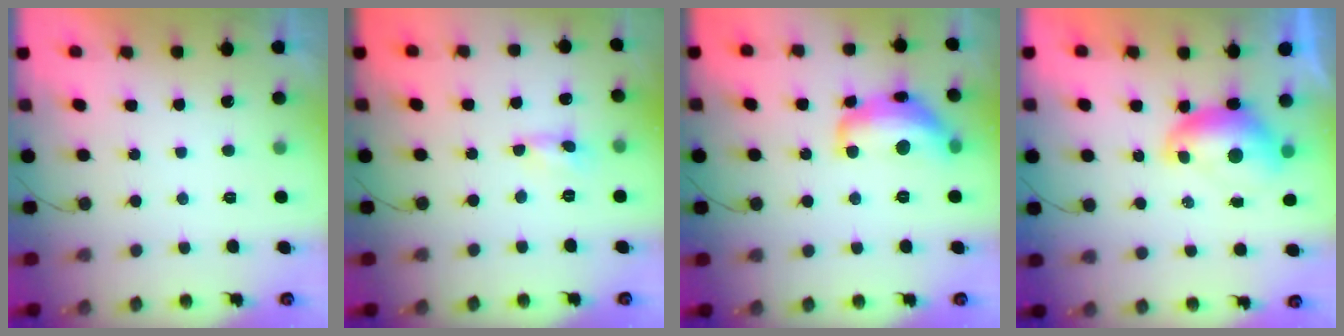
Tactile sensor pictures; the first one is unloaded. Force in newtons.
{"total": 0.0}
{"total": 14.0, "press": 14.0, "slide": 0.8}
{"total": 8.1, "press": 8.1, "slide": 0.8}